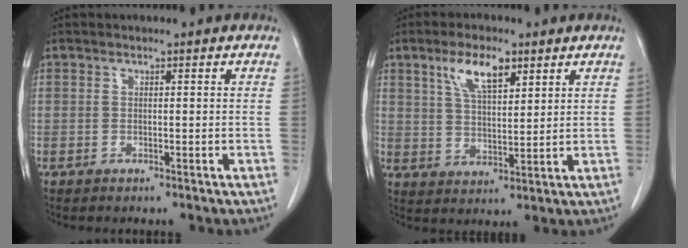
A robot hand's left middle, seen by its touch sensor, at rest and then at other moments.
{"total": 7.4, "force": [4.1, 2.6, 5.5], "torque": [-0.108, 0.008, 0.077]}